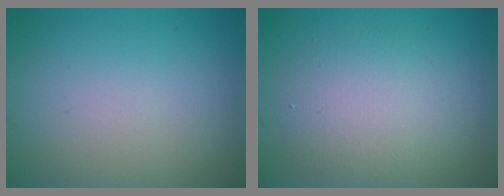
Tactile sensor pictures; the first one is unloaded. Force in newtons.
{"total": 4.7, "press": 4.7, "slide": 0.2}